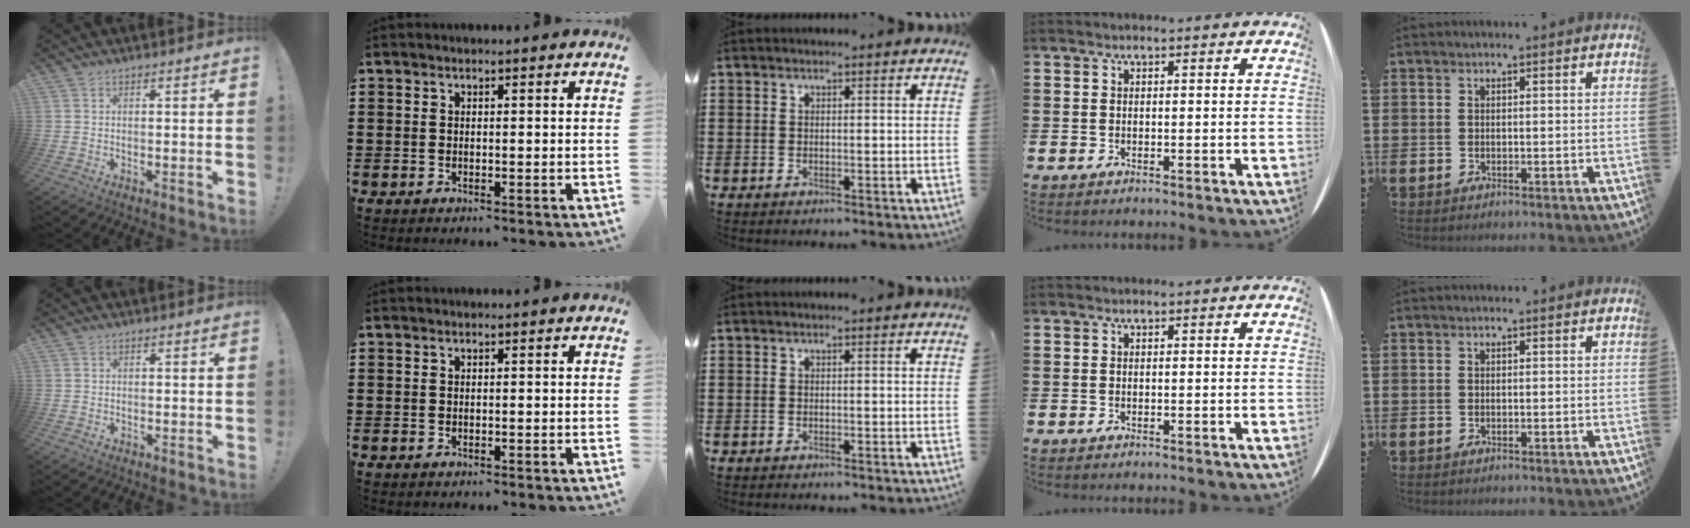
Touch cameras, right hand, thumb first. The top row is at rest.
{"thumb": {"total": 0.8, "force": [-0.1, 0.7, -0.4], "torque": [0.009, 0.001, -0.003]}}